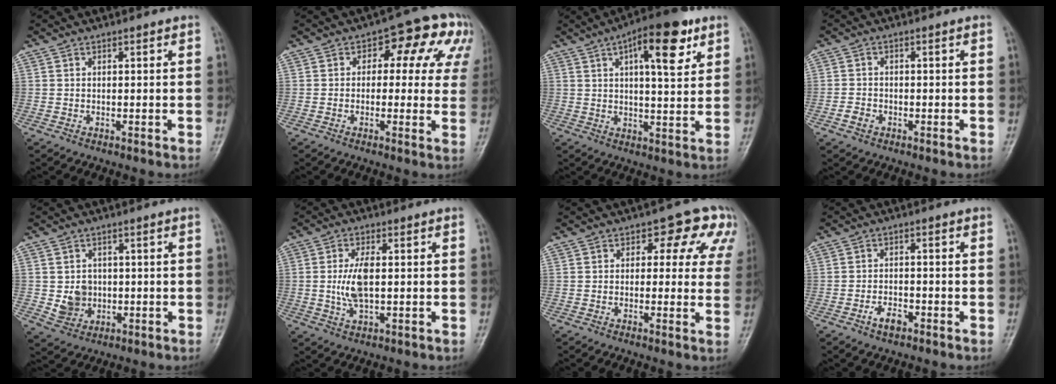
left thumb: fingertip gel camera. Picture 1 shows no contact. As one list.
[{"total": 11.5, "force": [3.7, 7.1, 8.2], "torque": [-0.037, 0.025, 0.036]}, {"total": 12.9, "force": [5.9, 4.5, 10.5], "torque": [-0.131, -0.013, 0.080]}, {"total": 2.3, "force": [-1.2, 1.8, 0.8], "torque": [-0.013, 0.010, -0.022]}, {"total": 4.9, "force": [-0.1, 4.4, 2.2], "torque": [-0.013, 0.002, 0.006]}, {"total": 6.4, "force": [0.1, 2.9, 5.7], "torque": [-0.122, 0.000, 0.001]}, {"total": 9.5, "force": [4.1, 6.0, 6.2], "torque": [-0.011, -0.001, 0.036]}, {"total": 3.2, "force": [-2.0, 1.7, 1.8], "torque": [-0.029, 0.013, -0.034]}]